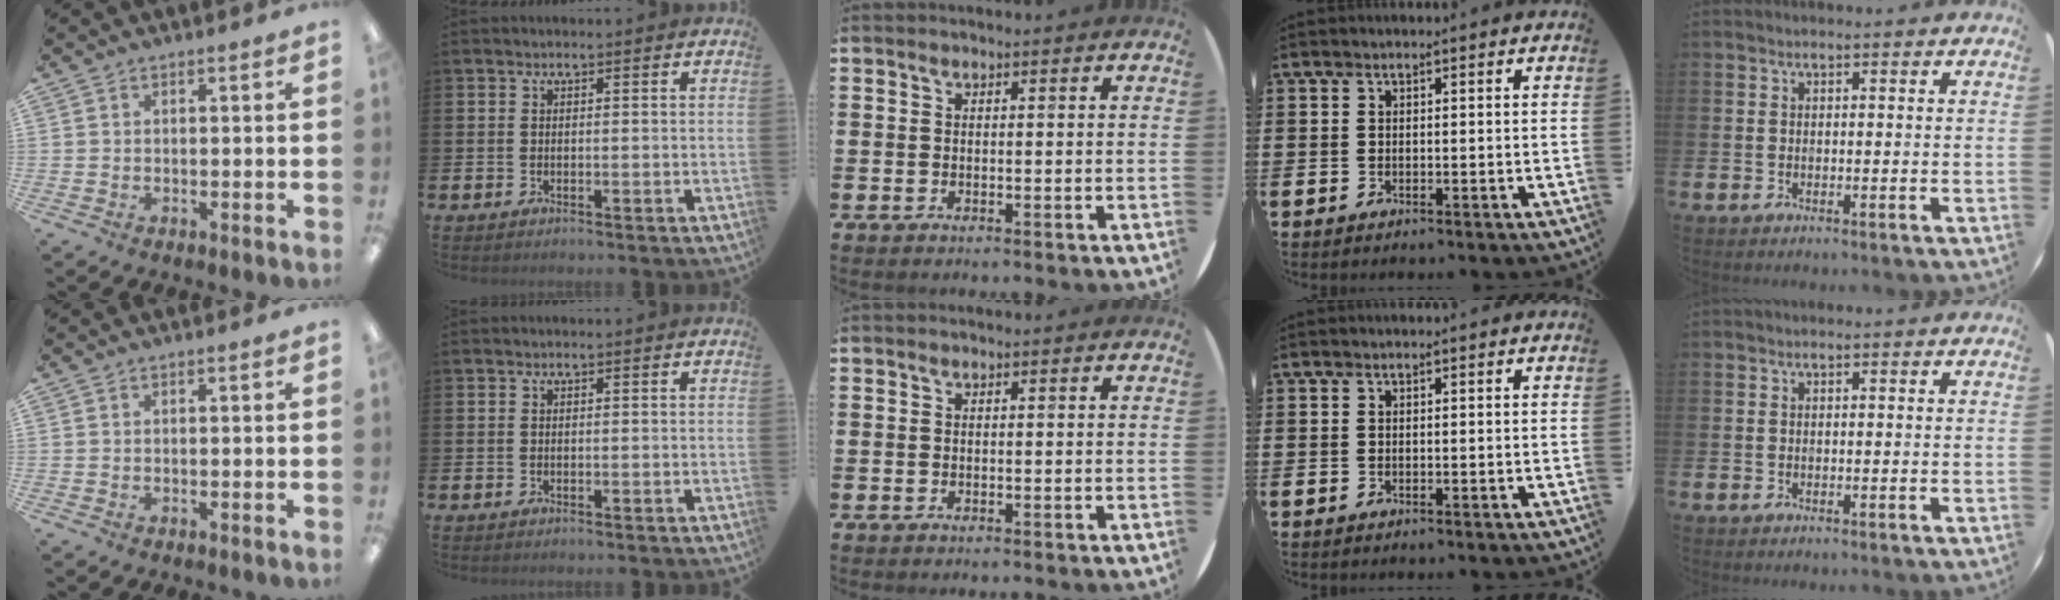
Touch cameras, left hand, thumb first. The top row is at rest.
{}